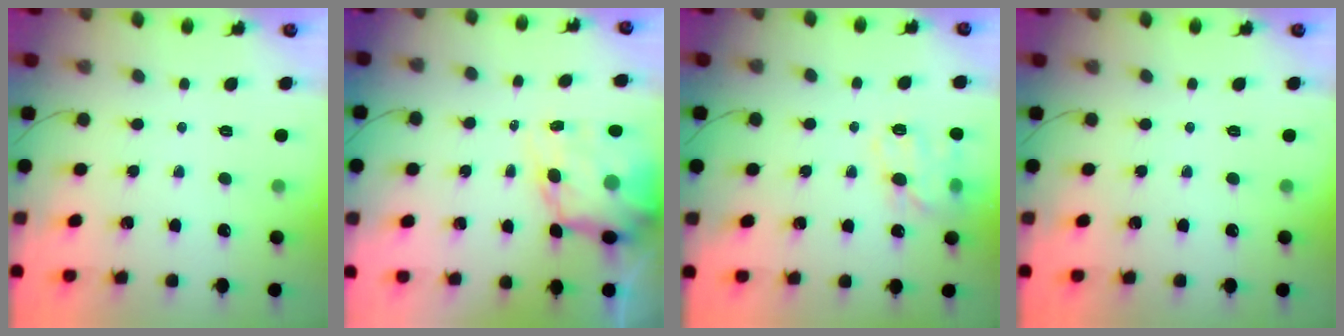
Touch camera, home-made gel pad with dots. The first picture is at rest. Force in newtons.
{"total": 10.2, "press": 9.7, "slide": 3.1}
{"total": 13.5, "press": 13.3, "slide": 1.7}
{"total": 0.0}